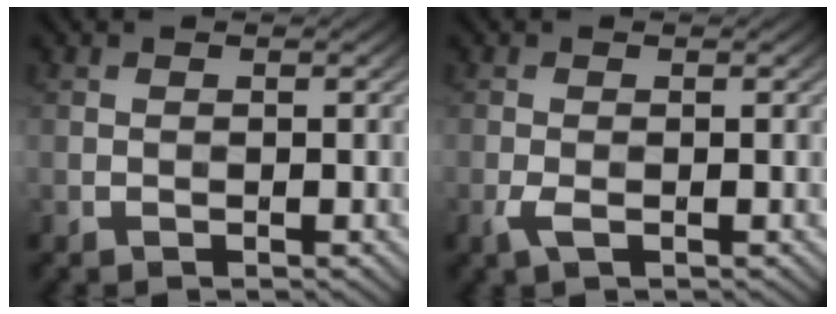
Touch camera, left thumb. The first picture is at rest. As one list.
[{"total": 2.2, "force": [-1.1, 0.7, 1.7], "torque": [-0.043, -0.004, -0.025]}]